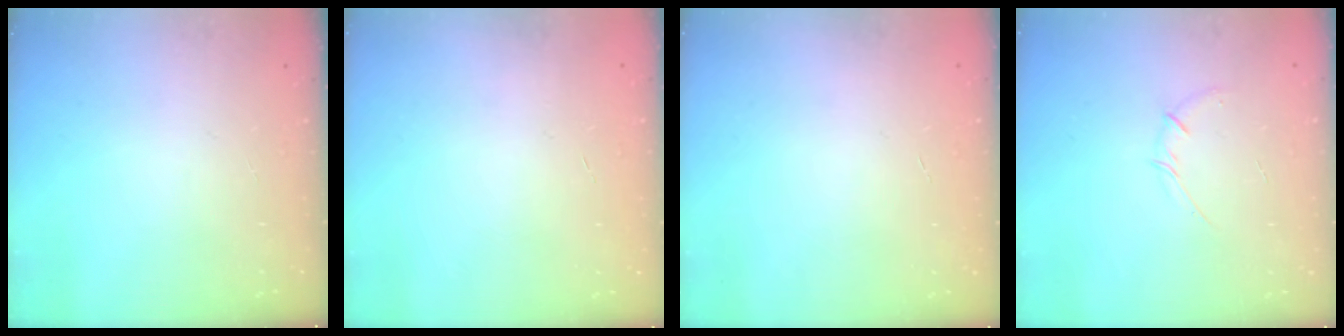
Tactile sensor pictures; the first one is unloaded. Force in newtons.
{"total": 0.0}
{"total": 0.0}
{"total": 4.0, "press": 3.8, "slide": 1.1}